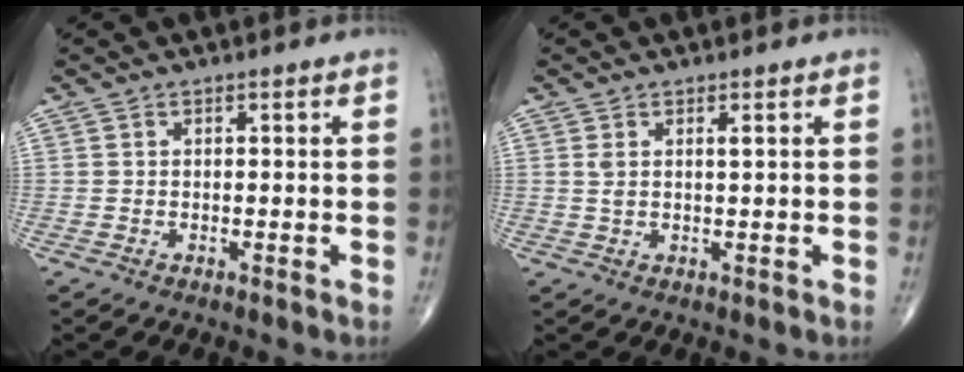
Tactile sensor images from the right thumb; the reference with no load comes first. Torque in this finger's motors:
{"motor_torque": [-0.35, 0.30, 0.21, 0.06, -0.03]}